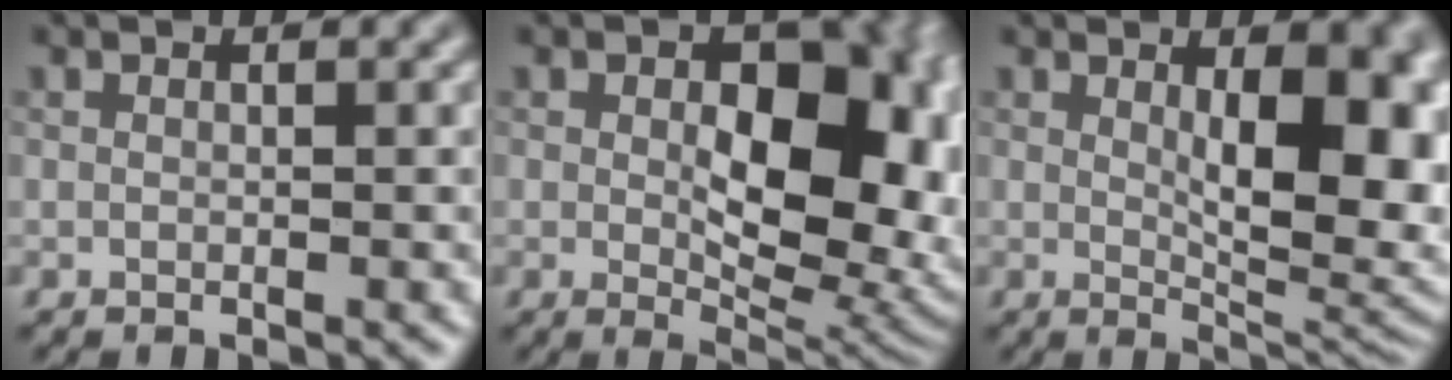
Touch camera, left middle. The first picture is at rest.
{"total": 12.1, "force": [0.8, 7.1, 9.7], "torque": [-0.114, -0.006, 0.020]}
{"total": 9.6, "force": [1.5, 4.1, 8.6], "torque": [-0.105, -0.006, 0.033]}